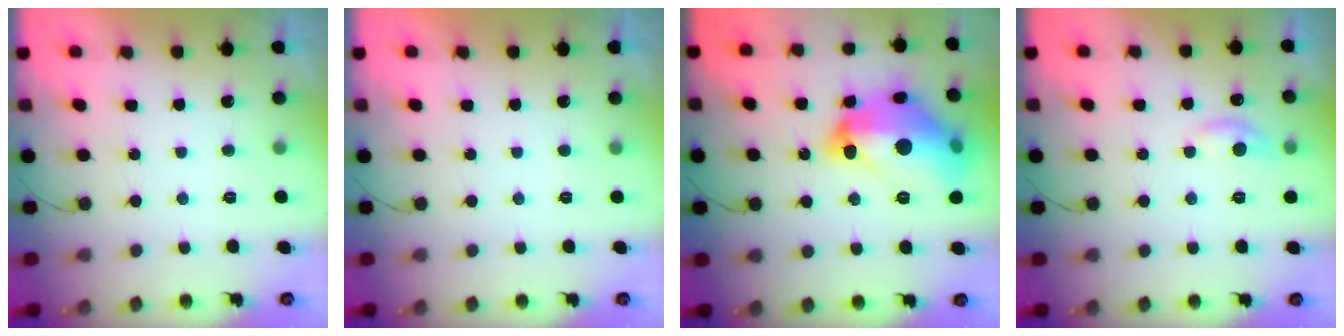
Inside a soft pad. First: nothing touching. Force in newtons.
{"total": 0.0}
{"total": 22.6, "press": 22.5, "slide": 1.8}
{"total": 6.1, "press": 6.1, "slide": 0.6}